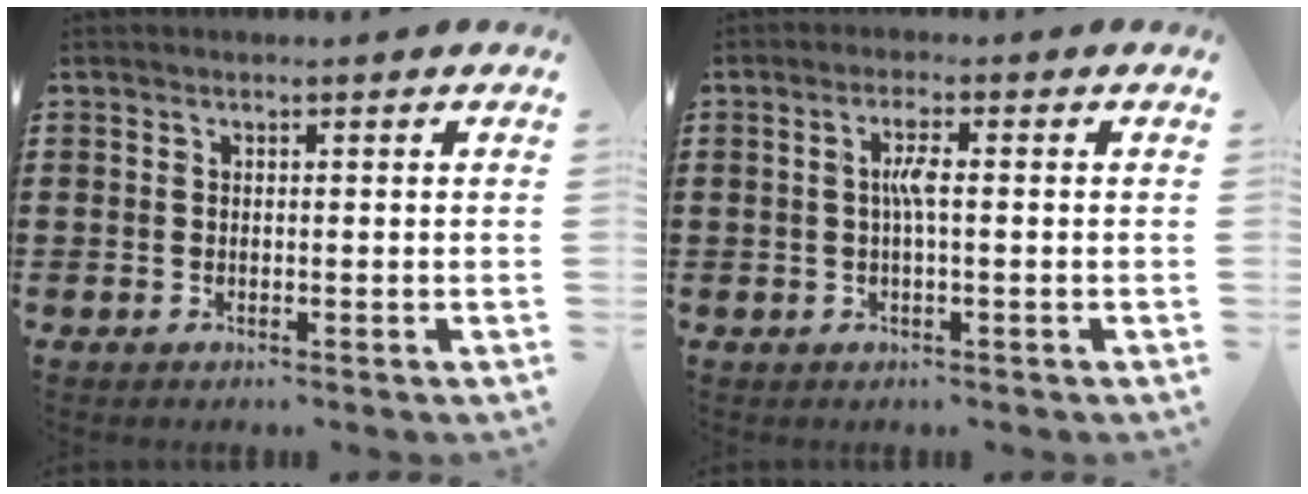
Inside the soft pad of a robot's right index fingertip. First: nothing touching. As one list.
[{"total": 3.1, "force": [-0.1, 0.4, 3.1], "torque": [-0.059, -0.001, -0.005]}]